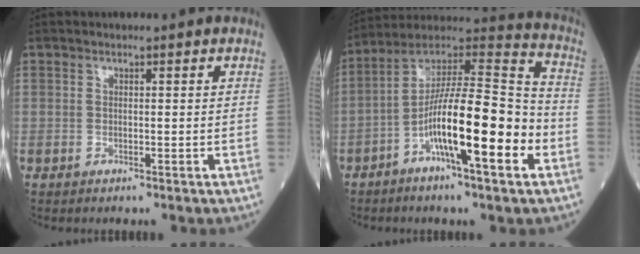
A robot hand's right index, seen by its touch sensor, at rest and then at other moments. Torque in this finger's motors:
{"motor_torque": [2.14, 0.00, 1.05, 0.21]}